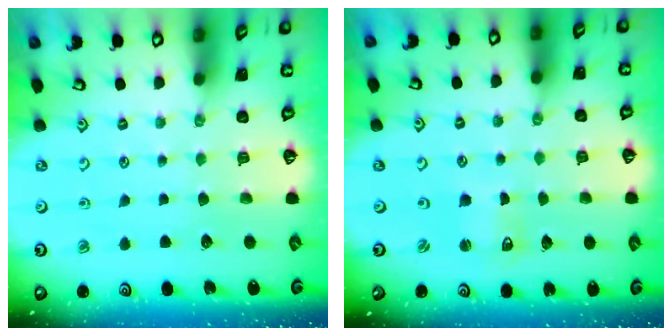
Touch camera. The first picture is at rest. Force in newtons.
{"total": 1.9, "press": 1.9, "slide": 0.3}